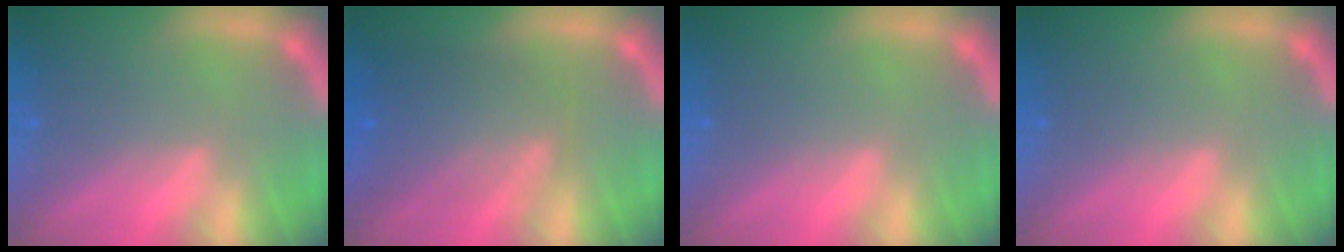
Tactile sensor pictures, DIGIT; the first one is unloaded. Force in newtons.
{"total": 6.1}
{"total": 0.0}
{"total": 0.0}